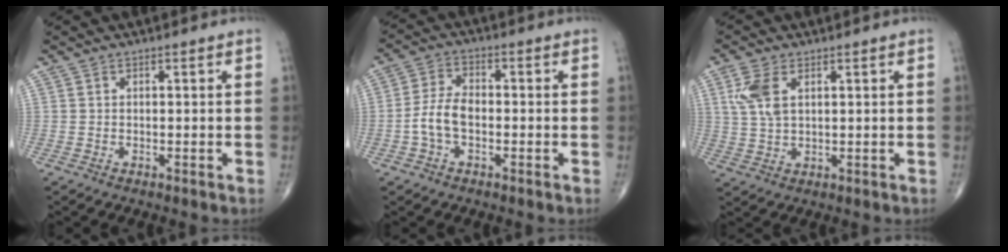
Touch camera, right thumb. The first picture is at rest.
{"total": 6.3, "force": [-1.5, 3.6, 4.9], "torque": [-0.100, 0.021, -0.035]}
{"total": 6.1, "force": [2.2, 3.2, 4.7], "torque": [-0.109, 0.002, 0.049]}